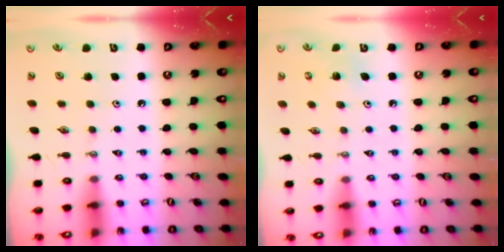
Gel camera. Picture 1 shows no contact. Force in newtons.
{"total": 6.1, "press": 6.1, "slide": 0.5}